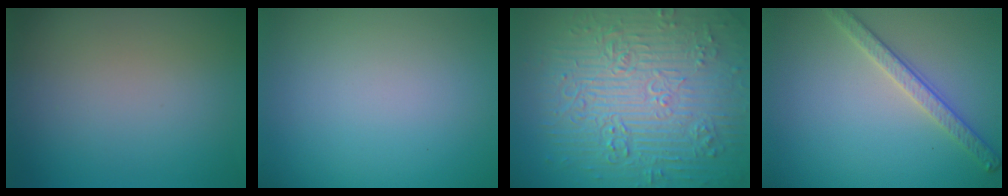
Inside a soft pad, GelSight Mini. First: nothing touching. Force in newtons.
{"total": 0.0}
{"total": 12.0, "press": 7.9, "slide": 9.0}
{"total": 2.8, "press": 2.7, "slide": 0.7}